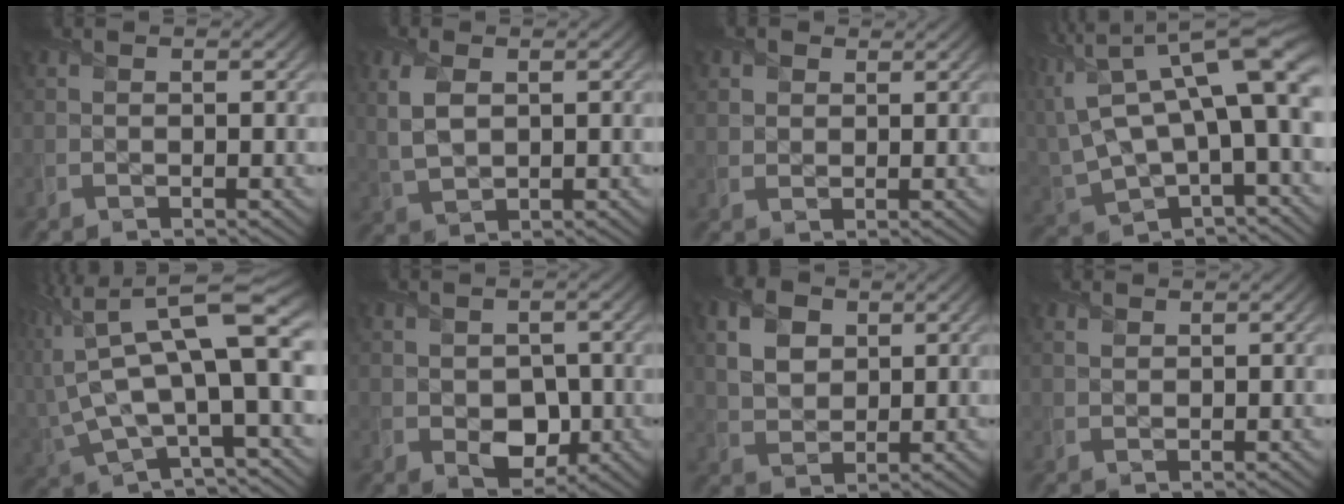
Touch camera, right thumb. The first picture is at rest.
{"total": 4.9, "force": [1.2, 2.9, 3.8], "torque": [-0.103, 0.002, 0.027]}
{"total": 2.5, "force": [1.4, 1.9, 0.7], "torque": [-0.028, -0.002, 0.028]}
{"total": 15.7, "force": [3.5, 7.8, 13.1], "torque": [-0.285, -0.022, 0.084]}
{"total": 14.3, "force": [1.3, 6.3, 12.8], "torque": [-0.274, -0.007, 0.030]}
{"total": 4.7, "force": [-0.7, 3.4, 3.1], "torque": [-0.065, -0.019, -0.003]}
{"total": 6.0, "force": [2.3, 4.1, 3.6], "torque": [-0.091, 0.005, 0.042]}
{"total": 1.4, "force": [1.1, 0.8, 0.4], "torque": [-0.014, 0.002, 0.026]}